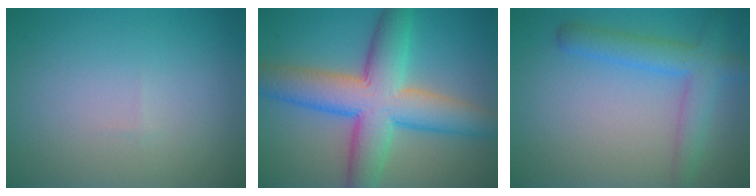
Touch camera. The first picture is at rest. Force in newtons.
{"total": 9.9, "press": 9.9, "slide": 0.4}
{"total": 4.1, "press": 4.1, "slide": 0.2}